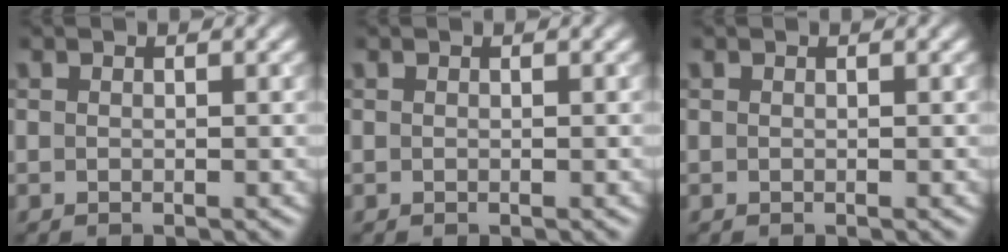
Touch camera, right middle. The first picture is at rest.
{"total": 0.0}
{"total": 0.0}